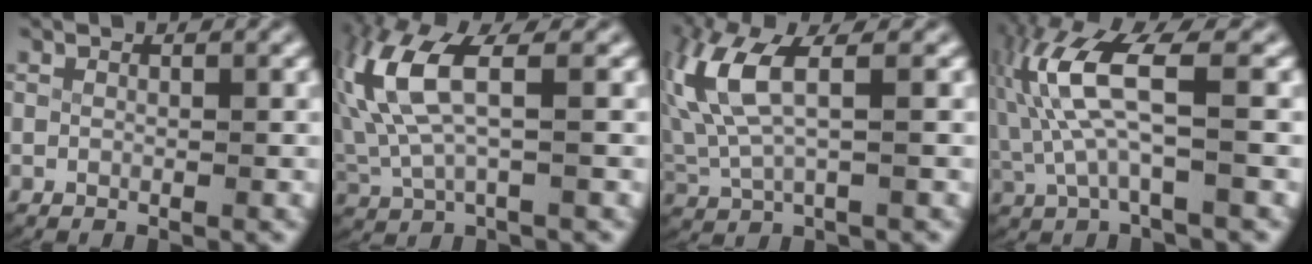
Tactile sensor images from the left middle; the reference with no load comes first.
{"total": 6.8, "force": [1.4, 3.6, 5.6], "torque": [-0.150, -0.001, 0.033]}
{"total": 5.8, "force": [1.4, 2.9, 4.8], "torque": [-0.128, -0.002, 0.034]}
{"total": 6.7, "force": [0.5, 3.0, 6.0], "torque": [-0.136, -0.005, 0.016]}